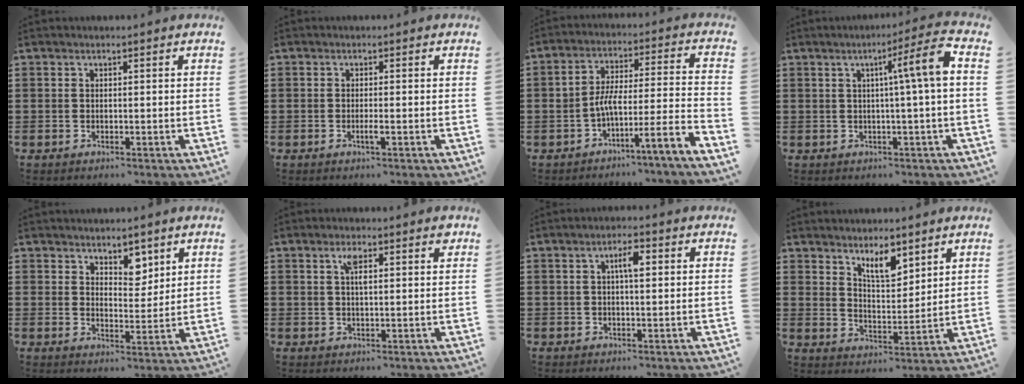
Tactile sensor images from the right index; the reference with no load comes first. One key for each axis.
{"total": 1.4, "fx": -0.6, "fy": 0.0, "fz": 1.2, "tx": -0.030, "ty": -0.006, "tz": -0.013}
{"total": 6.6, "fx": -4.3, "fy": -0.4, "fz": 4.9, "tx": -0.091, "ty": -0.015, "tz": -0.089}
{"total": 6.9, "fx": 0.9, "fy": -0.4, "fz": 6.9, "tx": -0.106, "ty": -0.012, "tz": 0.002}
{"total": 4.6, "fx": 3.6, "fy": 2.3, "fz": 1.6, "tx": -0.028, "ty": -0.005, "tz": 0.064}
{"total": 3.0, "fx": 1.4, "fy": 0.8, "fz": 2.5, "tx": -0.039, "ty": -0.001, "tz": 0.019}
{"total": 3.5, "fx": 0.7, "fy": 1.0, "fz": 3.2, "tx": -0.057, "ty": 0.006, "tz": 0.007}
{"total": 6.2, "fx": 4.7, "fy": 2.3, "fz": 3.3, "tx": -0.062, "ty": -0.012, "tz": 0.083}